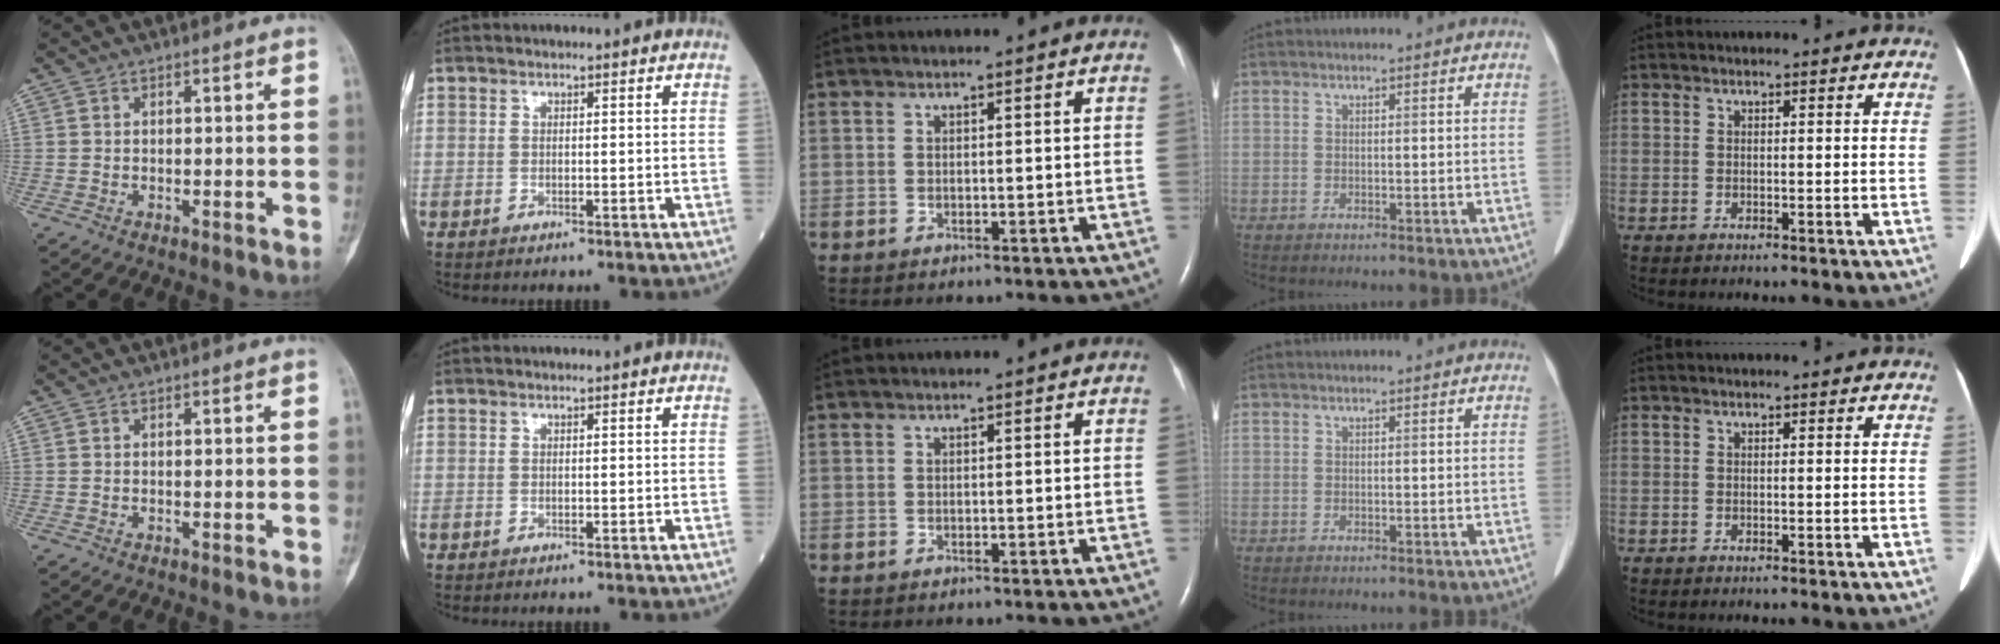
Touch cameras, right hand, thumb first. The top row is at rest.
{}